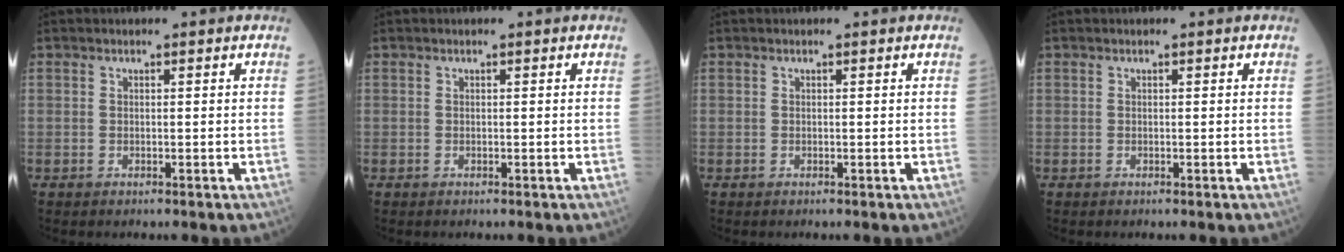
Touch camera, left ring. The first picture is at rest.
{"total": 0.0}
{"total": 0.0}
{"total": 0.0}